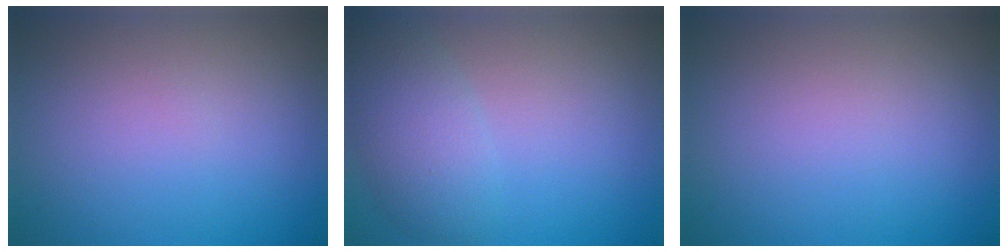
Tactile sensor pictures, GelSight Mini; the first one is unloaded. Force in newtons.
{"total": 4.2, "press": 4.2, "slide": 0.2}
{"total": 0.0}